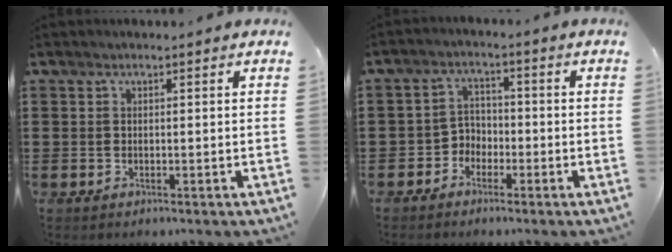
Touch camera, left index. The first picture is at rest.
{"total": 3.2, "force": [-2.3, 2.1, 0.5], "torque": [-0.019, 0.007, -0.052]}